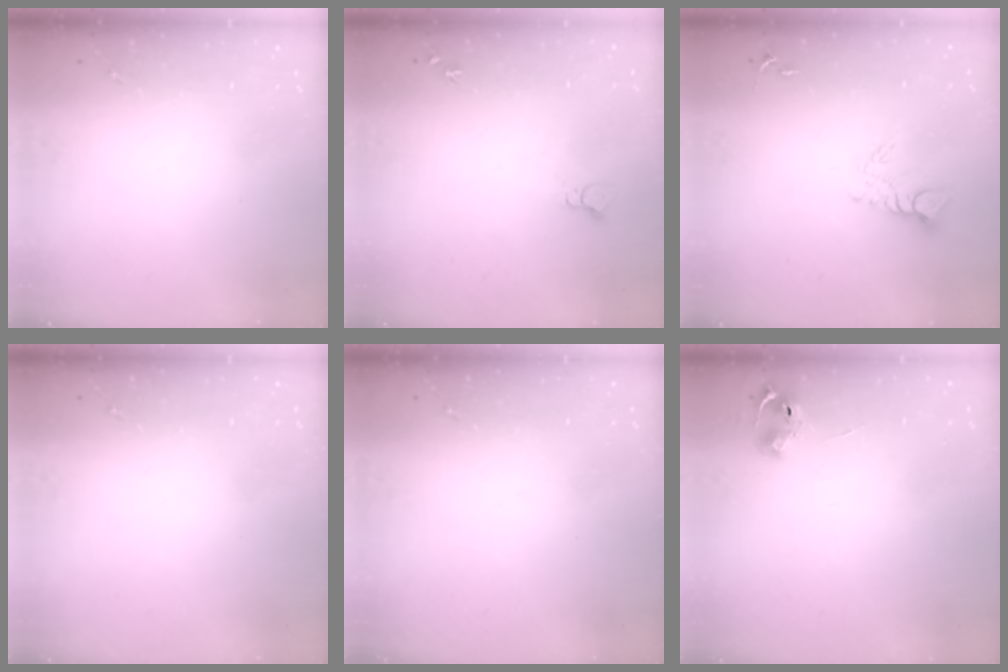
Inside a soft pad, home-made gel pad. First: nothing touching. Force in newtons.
{"total": 3.8, "press": 3.8, "slide": 0.4}
{"total": 8.6, "press": 8.6, "slide": 0.8}
{"total": 0.0}
{"total": 0.0}
{"total": 6.3, "press": 6.3, "slide": 0.8}